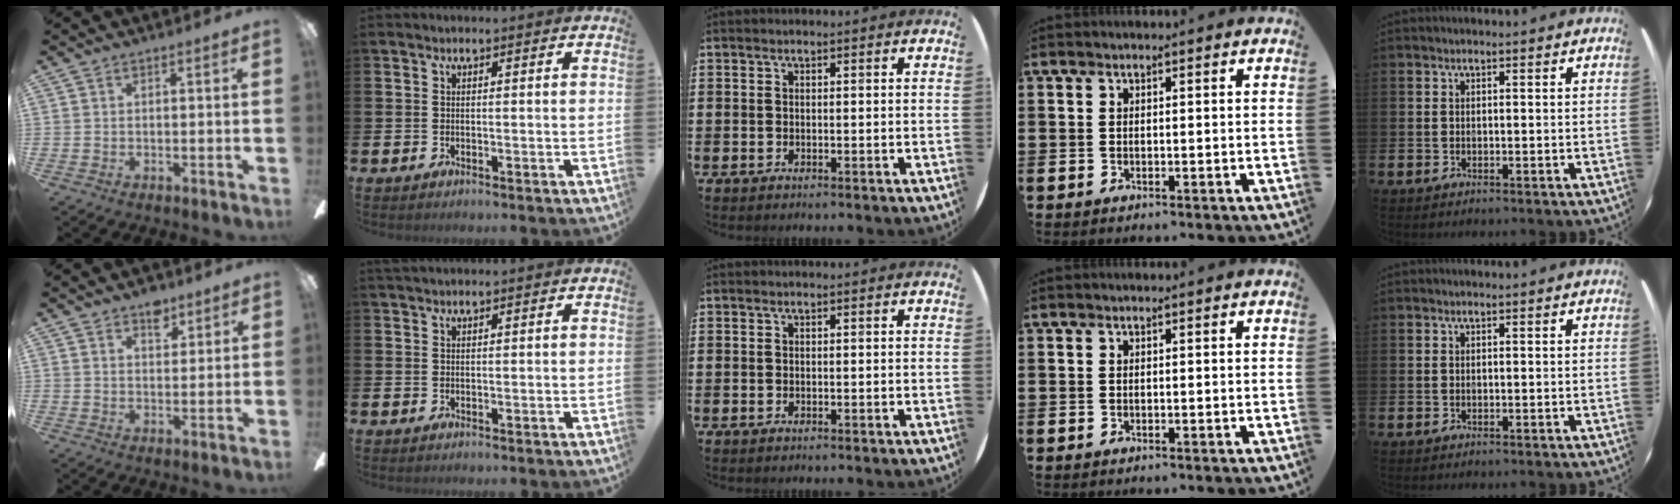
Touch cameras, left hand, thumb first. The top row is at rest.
{"thumb": {"total": 5.5, "force": [4.0, 2.9, 2.5], "torque": [-0.018, -0.021, 0.065]}, "index": {"total": 0.9, "force": [0.9, 0.1, 0.2], "torque": [-0.001, 0.000, 0.015]}}